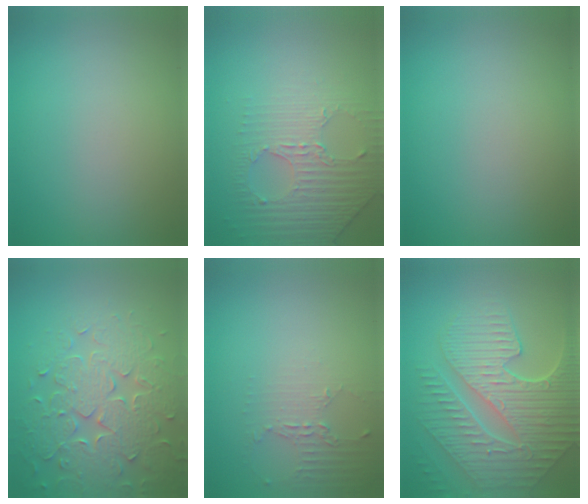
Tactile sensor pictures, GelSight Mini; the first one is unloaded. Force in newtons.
{"total": 4.5, "press": 3.2, "slide": 3.1}
{"total": 0.0}
{"total": 7.1, "press": 5.8, "slide": 4.2}
{"total": 2.1, "press": 1.5, "slide": 1.5}
{"total": 9.5, "press": 6.5, "slide": 7.0}